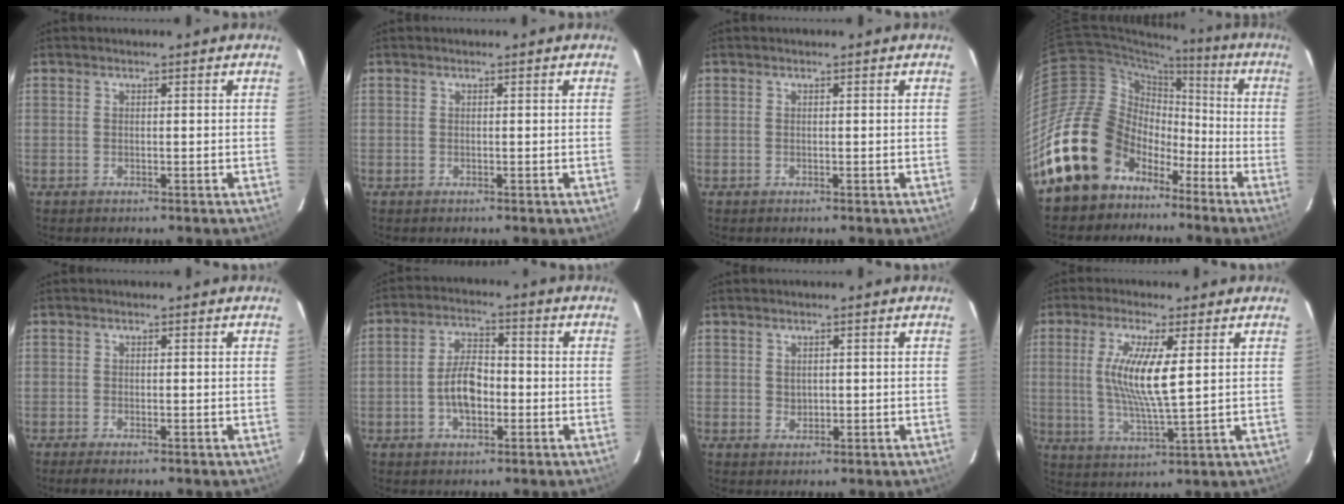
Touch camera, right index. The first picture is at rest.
{"total": 0.0}
{"total": 0.0}
{"total": 20.5, "force": [-11.2, 15.2, 7.8], "torque": [-0.182, 0.040, -0.180]}
{"total": 1.7, "force": [-1.4, 0.3, 1.0], "torque": [-0.021, -0.005, -0.024]}
{"total": 7.2, "force": [-1.9, 3.8, 5.8], "torque": [-0.111, 0.014, -0.029]}
{"total": 1.5, "force": [0.4, 1.4, 0.4], "torque": [-0.003, 0.001, 0.013]}
{"total": 9.7, "force": [1.9, 1.1, 9.5], "torque": [-0.188, -0.009, 0.037]}